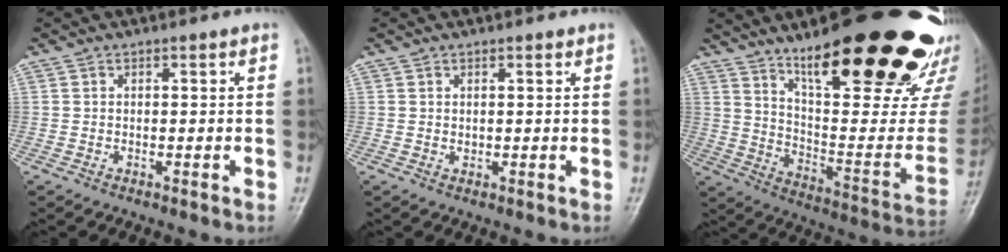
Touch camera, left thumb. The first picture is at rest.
{"total": 1.1, "force": [0.7, 0.6, 0.6], "torque": [-0.003, -0.004, 0.009]}
{"total": 34.6, "force": [21.9, 9.2, 25.1], "torque": [-0.281, -0.083, 0.331]}